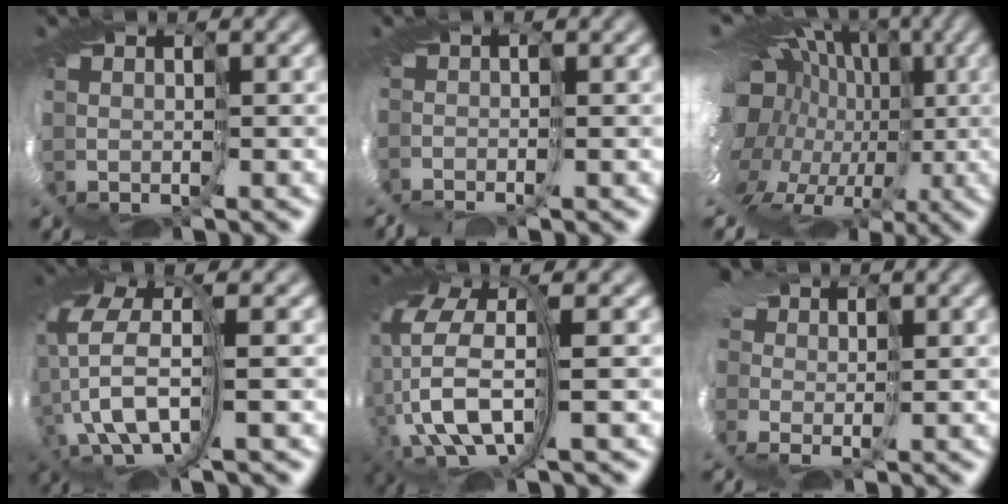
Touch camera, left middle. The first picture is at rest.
{"total": 3.1, "force": [-2.7, 0.3, 1.5], "torque": [-0.032, -0.008, -0.050]}
{"total": 19.5, "force": [-2.5, 15.2, 11.9], "torque": [-0.191, -0.007, -0.090]}
{"total": 8.2, "force": [-0.2, 3.4, 7.5], "torque": [-0.178, -0.007, -0.015]}
{"total": 11.9, "force": [-0.2, 5.4, 10.5], "torque": [-0.241, -0.011, 0.004]}
{"total": 7.6, "force": [0.1, 5.8, 4.8], "torque": [-0.091, -0.001, -0.025]}